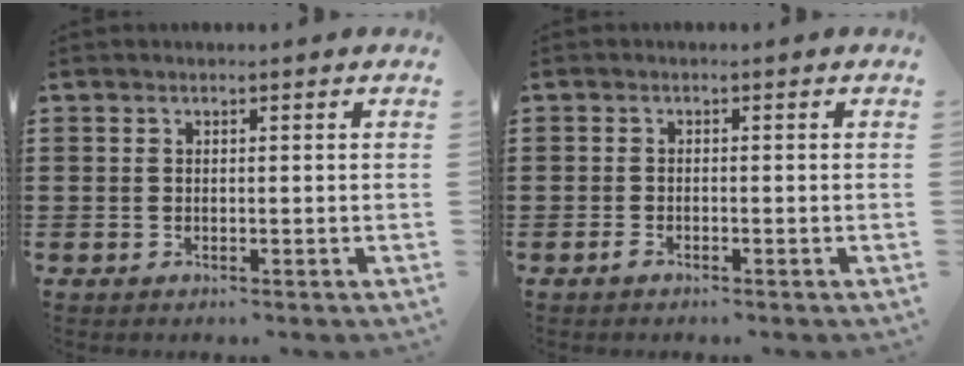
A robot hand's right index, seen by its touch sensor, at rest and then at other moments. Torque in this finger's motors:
{"motor_torque": [0.54, 1.25, -0.30, -0.21]}